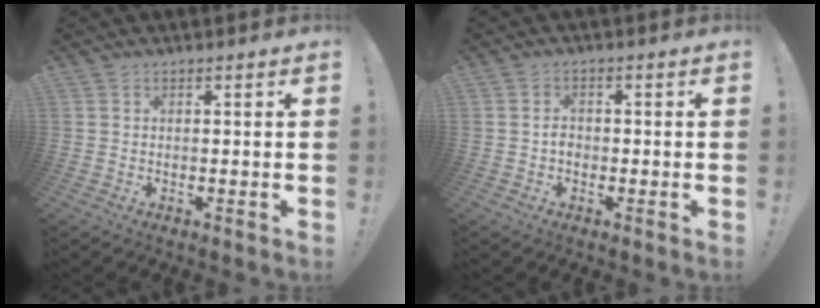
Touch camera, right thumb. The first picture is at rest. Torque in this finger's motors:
{"motor_torque": [0.16, -0.02, -0.18, -0.07, 0.01]}